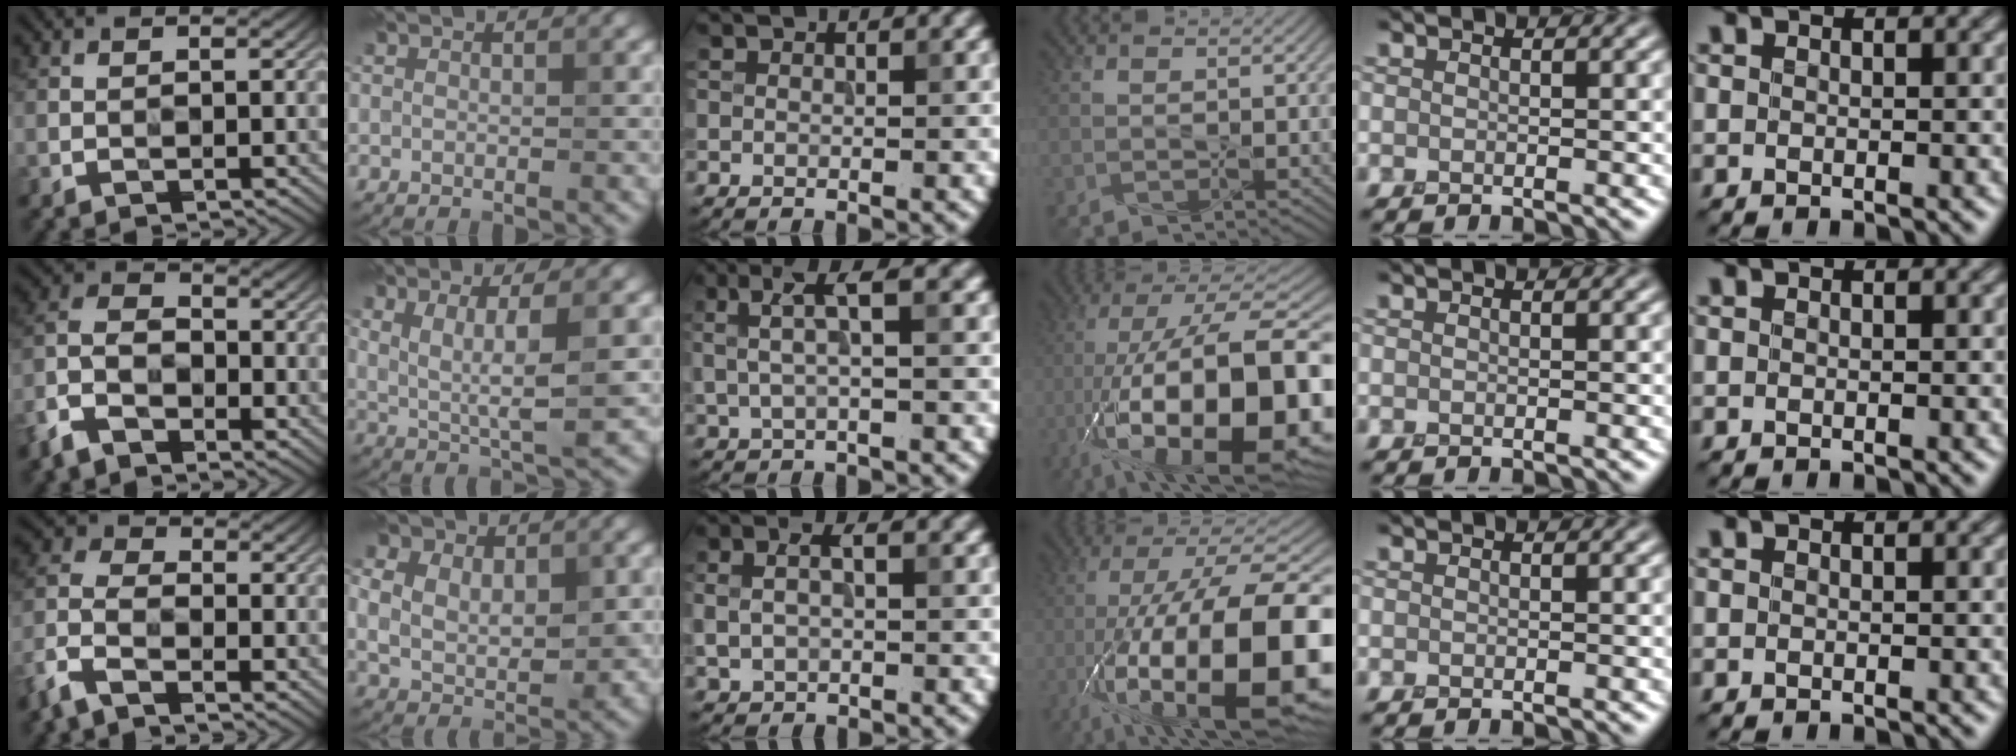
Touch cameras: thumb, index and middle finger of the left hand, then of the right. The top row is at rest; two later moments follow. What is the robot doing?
{"motion": "wipe", "object": "whiteboard"}